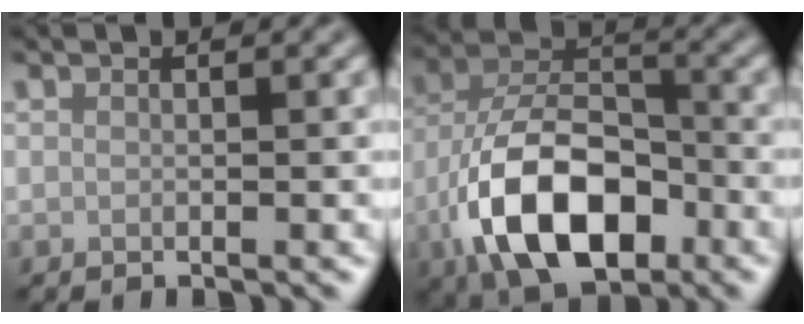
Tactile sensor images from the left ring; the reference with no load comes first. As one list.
[{"total": 11.5, "force": [-5.0, 6.1, 8.3], "torque": [-0.162, 0.002, -0.093]}]